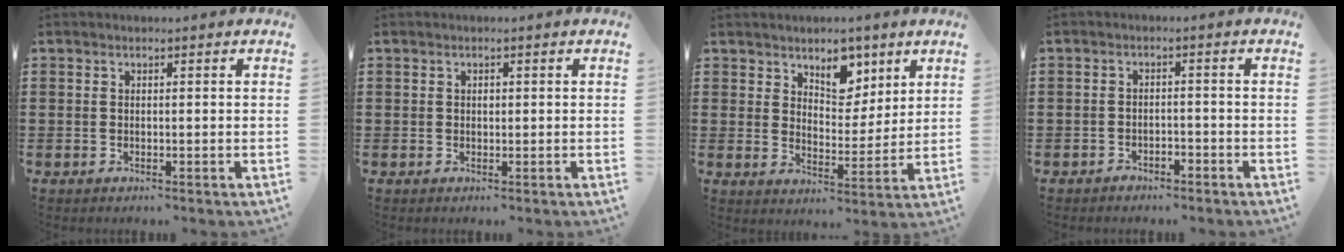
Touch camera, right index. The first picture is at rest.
{"total": 0.5, "force": [0.1, 0.4, 0.3], "torque": [-0.007, 0.001, 0.003]}
{"total": 6.0, "force": [4.4, 3.7, 1.8], "torque": [-0.035, -0.012, 0.075]}
{"total": 1.8, "force": [-1.7, 0.5, 0.2], "torque": [-0.011, 0.001, -0.036]}